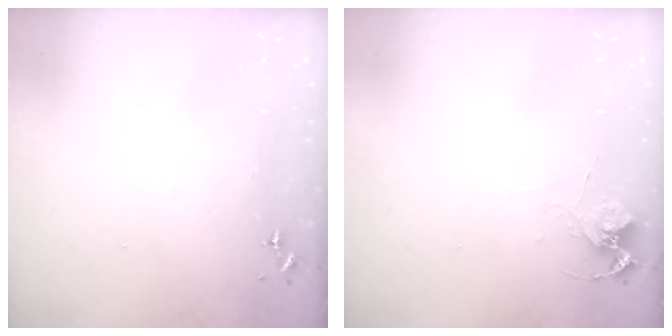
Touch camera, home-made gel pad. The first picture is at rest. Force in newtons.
{"total": 6.5, "press": 6.5, "slide": 0.4}